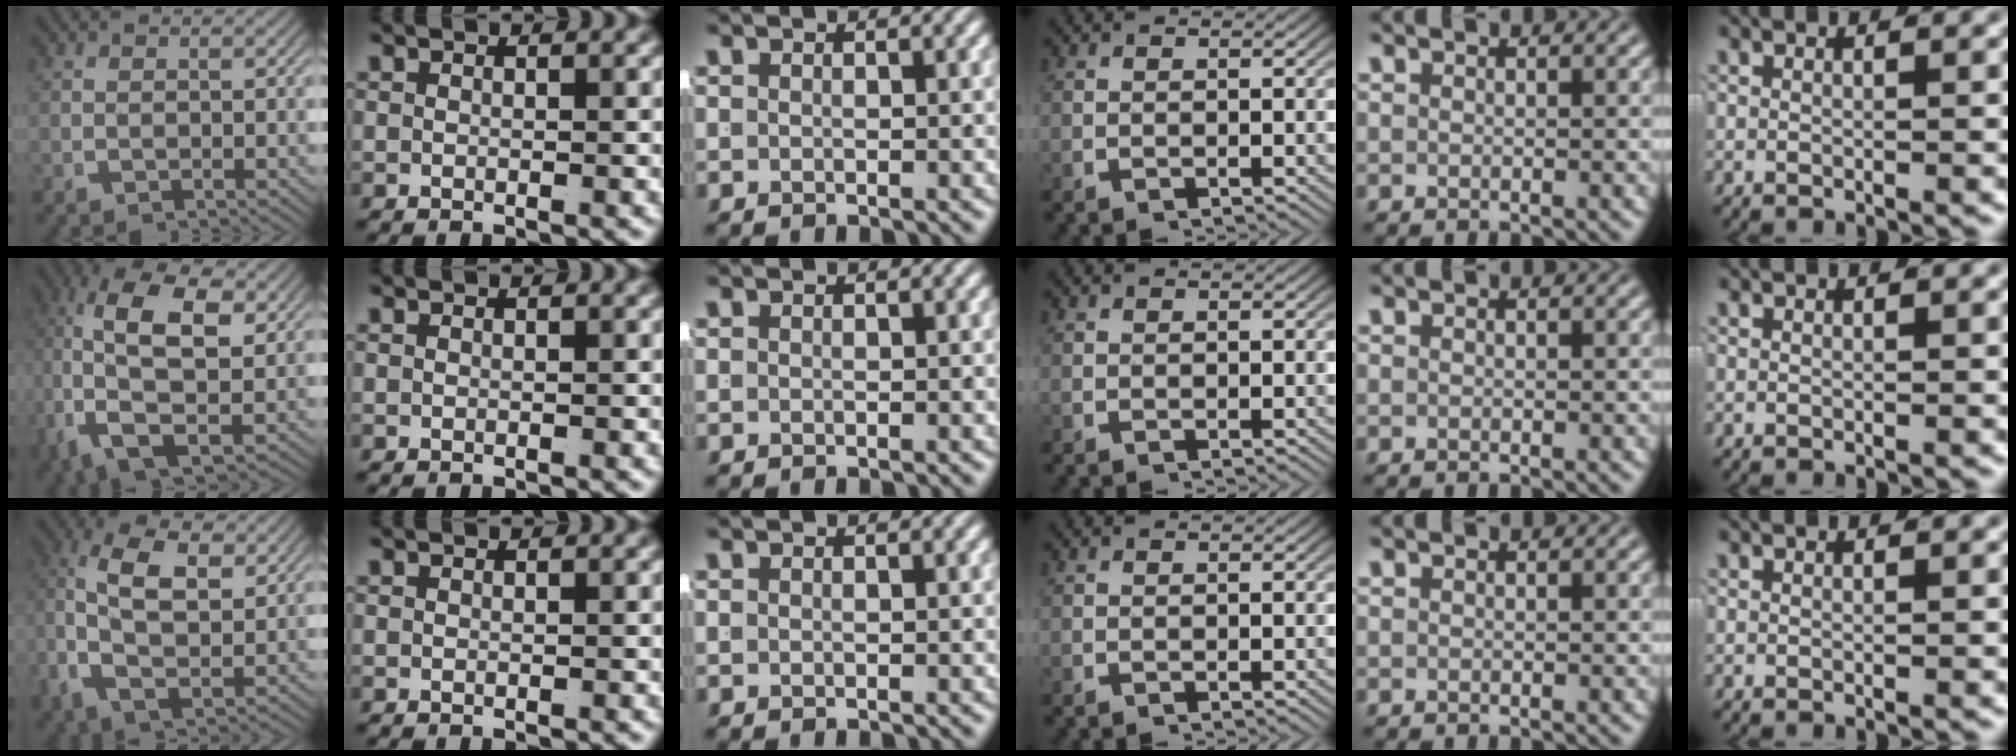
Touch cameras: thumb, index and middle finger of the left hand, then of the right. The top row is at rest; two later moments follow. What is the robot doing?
{"motion": "lift_and_place", "object": "coat"}